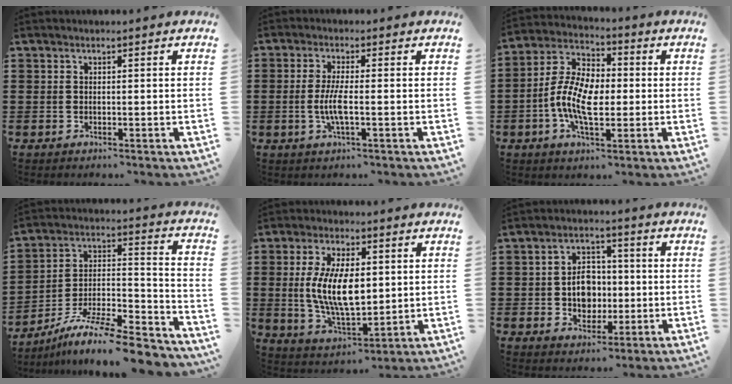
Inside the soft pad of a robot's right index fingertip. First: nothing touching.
{"total": 4.7, "force": [-0.9, 0.7, 4.6], "torque": [-0.110, -0.012, -0.026]}
{"total": 9.6, "force": [-1.8, 4.9, 8.1], "torque": [-0.192, -0.002, -0.041]}
{"total": 10.8, "force": [-9.0, 1.4, 5.8], "torque": [-0.093, 0.018, -0.174]}
{"total": 11.2, "force": [0.9, 5.3, 9.8], "torque": [-0.202, -0.001, 0.013]}
{"total": 6.3, "force": [-0.5, 4.9, 3.8], "torque": [-0.058, 0.004, -0.015]}